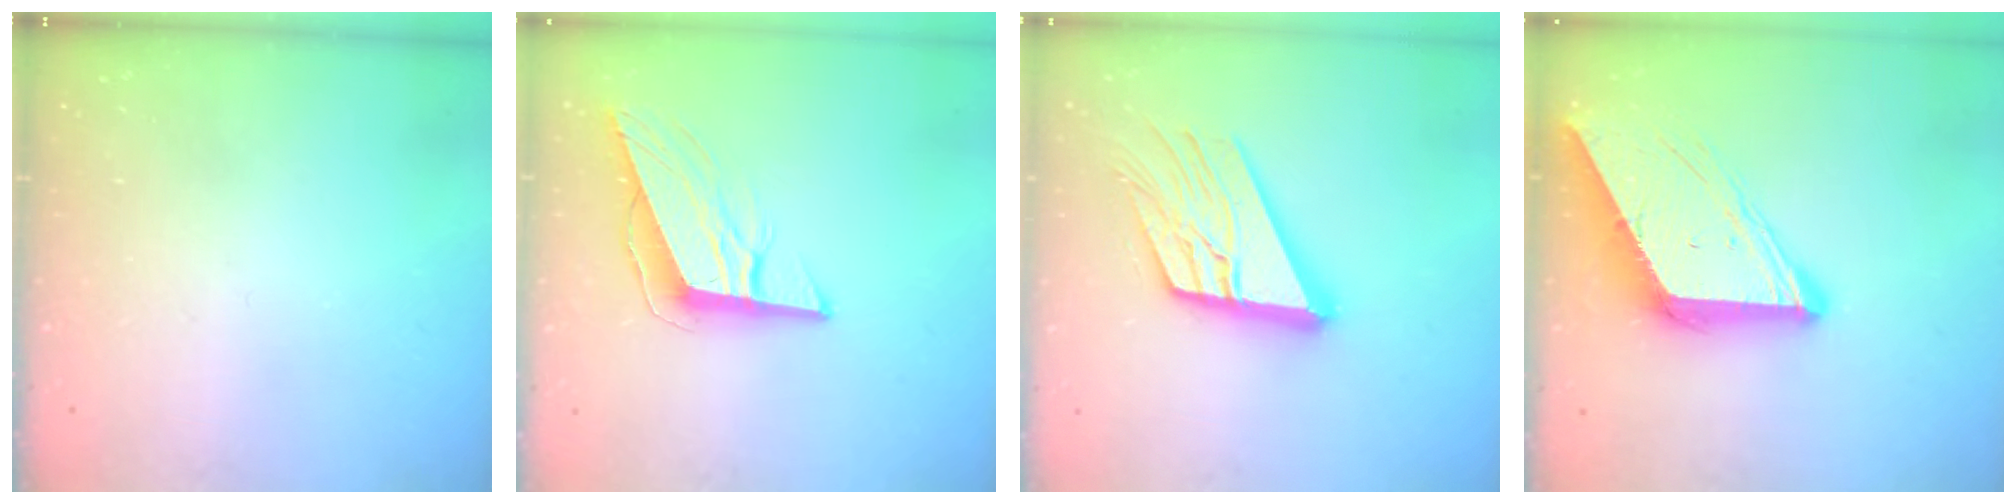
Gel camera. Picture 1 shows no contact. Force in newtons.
{"total": 10.3, "press": 10.2, "slide": 1.9}
{"total": 17.6, "press": 17.5, "slide": 2.2}
{"total": 10.9, "press": 10.8, "slide": 1.0}